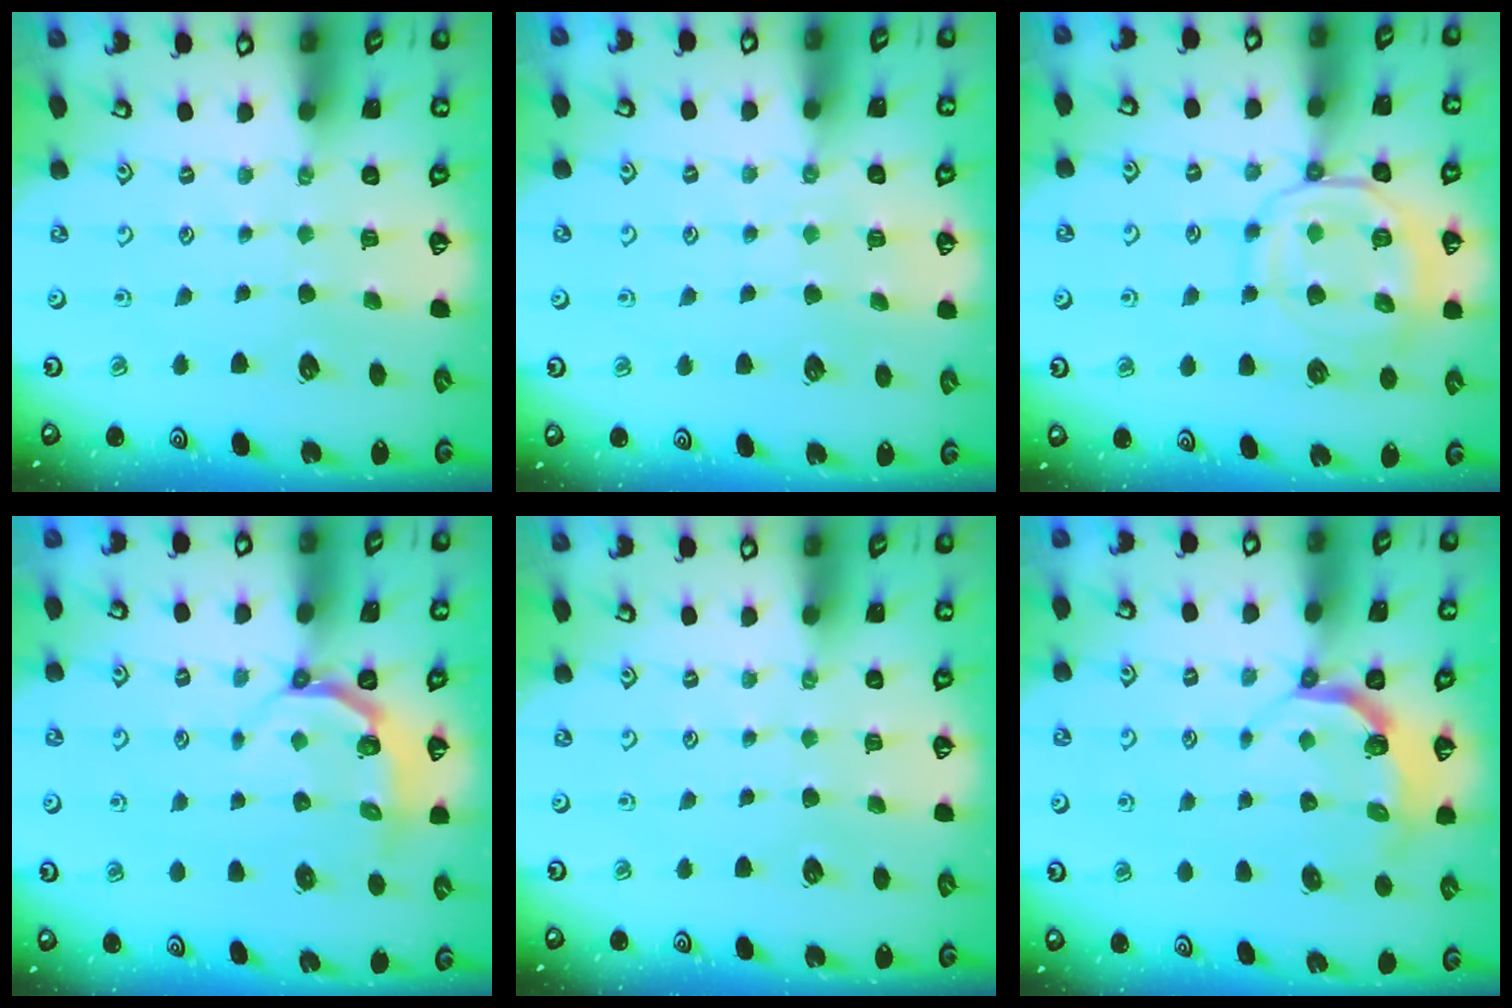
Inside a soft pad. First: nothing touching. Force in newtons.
{"total": 2.8, "press": 2.8, "slide": 0.3}
{"total": 12.7, "press": 12.6, "slide": 1.5}
{"total": 4.4, "press": 3.5, "slide": 2.7}
{"total": 0.0}
{"total": 4.6, "press": 3.1, "slide": 3.3}